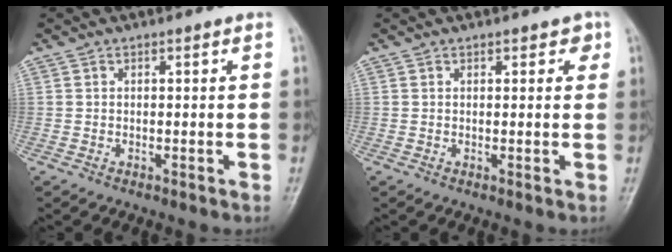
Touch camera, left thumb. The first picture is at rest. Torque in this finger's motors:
{"motor_torque": [-0.10, 0.03, 0.07, 0.10, 0.04]}